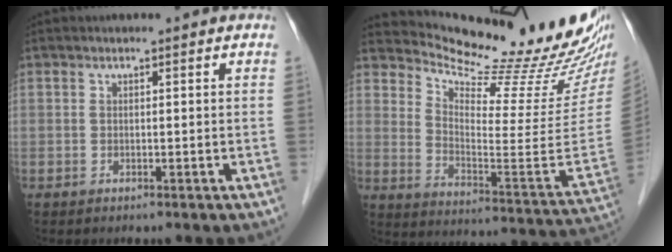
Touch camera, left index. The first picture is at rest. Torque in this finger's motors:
{"motor_torque": [-0.02, -0.26, 0.02, -0.01]}